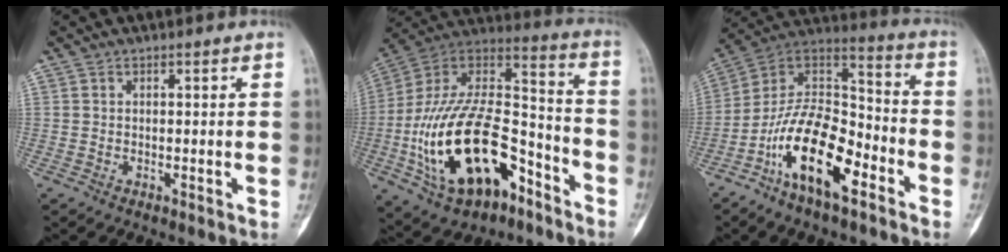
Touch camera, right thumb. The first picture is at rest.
{"total": 28.3, "force": [-11.5, 15.2, 20.9], "torque": [-0.410, 0.068, -0.186]}
{"total": 18.4, "force": [-9.0, 8.2, 13.8], "torque": [-0.228, 0.073, -0.169]}